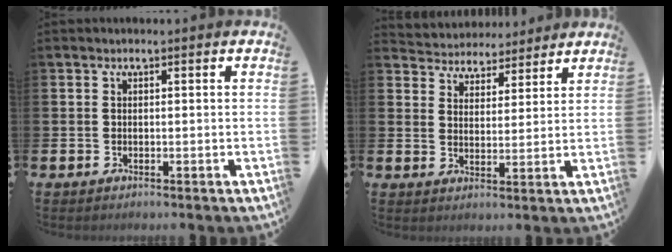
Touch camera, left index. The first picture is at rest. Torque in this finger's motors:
{"motor_torque": [1.07, -1.07, 0.40, 0.04]}